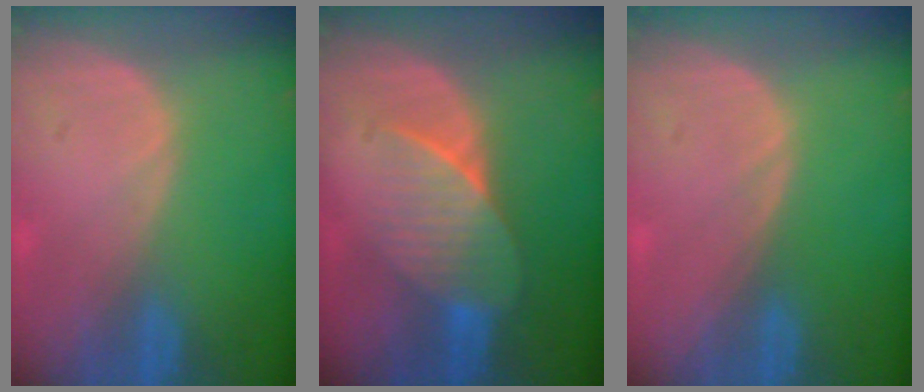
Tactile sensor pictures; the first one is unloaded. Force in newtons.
{"total": 7.4, "press": 6.9, "slide": 2.6}
{"total": 0.0}